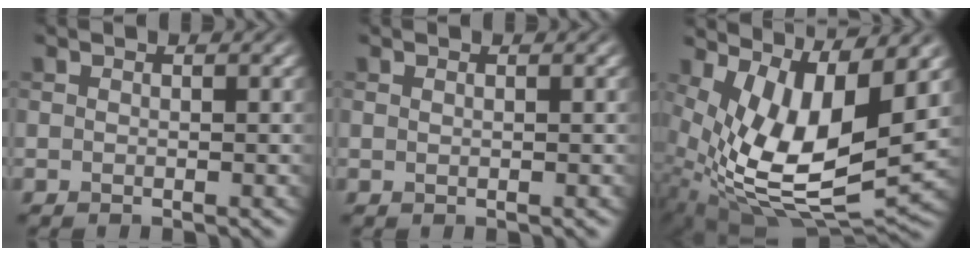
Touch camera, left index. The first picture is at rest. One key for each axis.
{"total": 0.0}
{"total": 12.2, "fx": 2.4, "fy": 4.8, "fz": 10.9, "tx": -0.216, "ty": -0.020, "tz": 0.055}